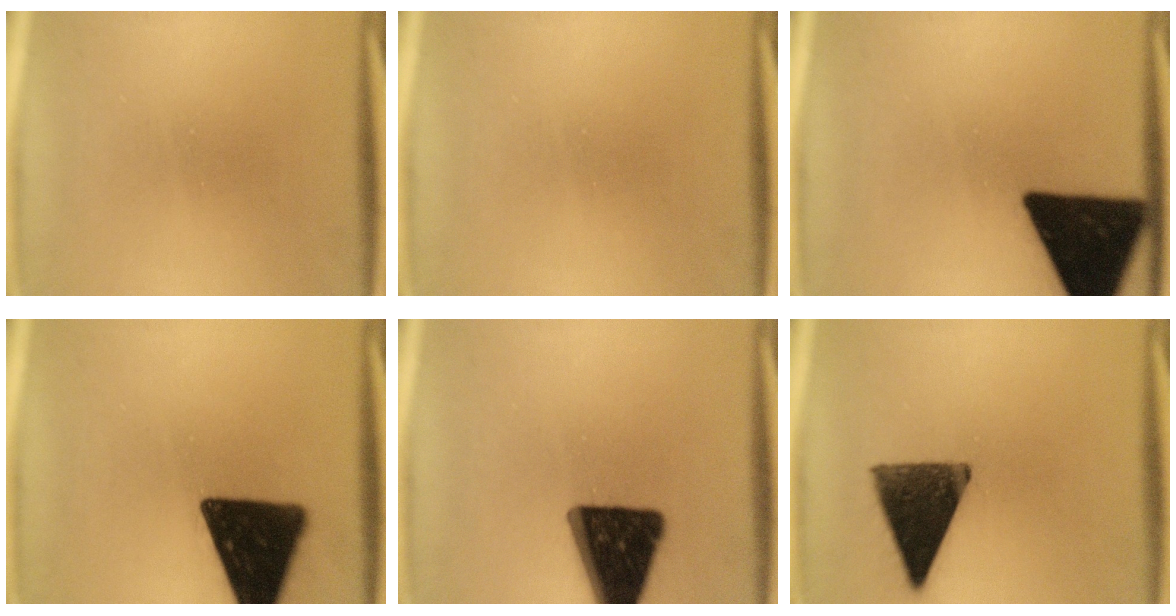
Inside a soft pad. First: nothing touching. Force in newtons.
{"total": 0.0}
{"total": 18.0}
{"total": 17.3}
{"total": 18.0}
{"total": 12.9}